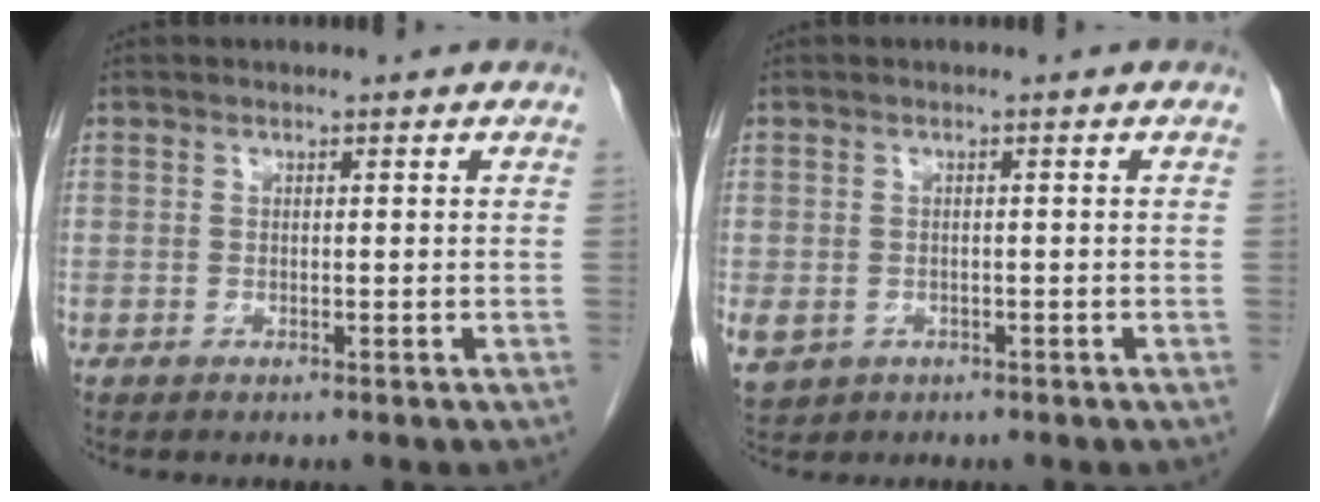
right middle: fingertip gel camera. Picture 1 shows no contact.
{"total": 6.4, "force": [-2.8, 5.3, 2.3], "torque": [-0.069, -0.006, -0.036]}